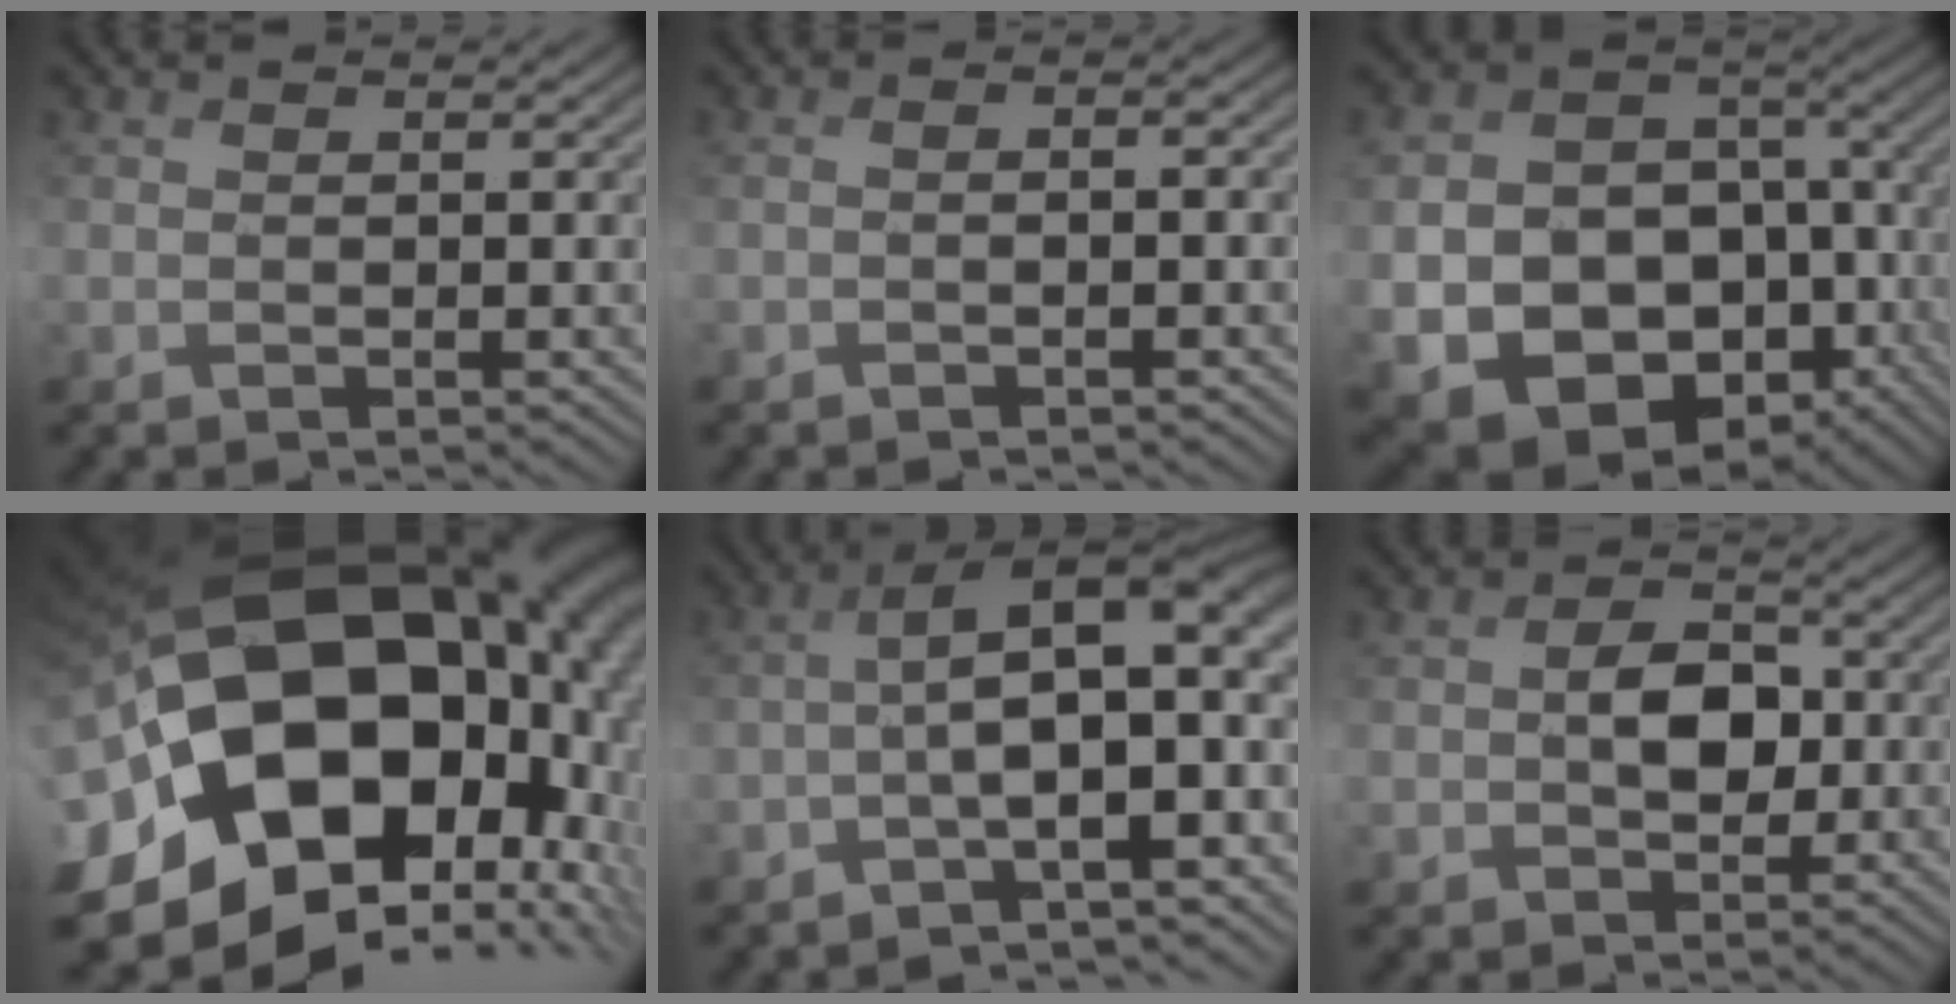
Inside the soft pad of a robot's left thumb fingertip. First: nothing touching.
{"total": 2.0, "force": [-0.6, 0.5, 1.8], "torque": [-0.032, 0.004, -0.016]}
{"total": 19.8, "force": [-6.1, 15.8, 10.4], "torque": [-0.215, -0.062, -0.072]}
{"total": 25.1, "force": [-2.6, 18.0, 17.2], "torque": [-0.317, -0.064, -0.064]}
{"total": 11.9, "force": [-2.2, 5.4, 10.4], "torque": [-0.156, 0.012, -0.038]}
{"total": 4.4, "force": [-0.3, 3.3, 2.9], "torque": [-0.050, -0.001, -0.010]}